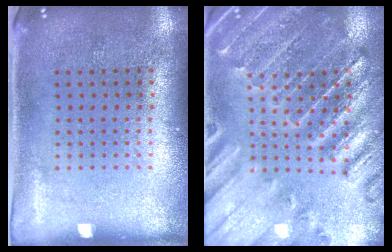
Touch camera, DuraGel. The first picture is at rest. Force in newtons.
{"total": 1.8, "press": 1.8, "slide": 0.3}